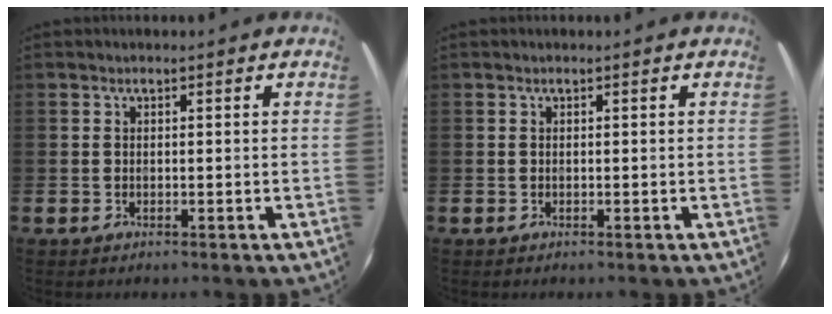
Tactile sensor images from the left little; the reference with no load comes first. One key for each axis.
{"total": 0.0}